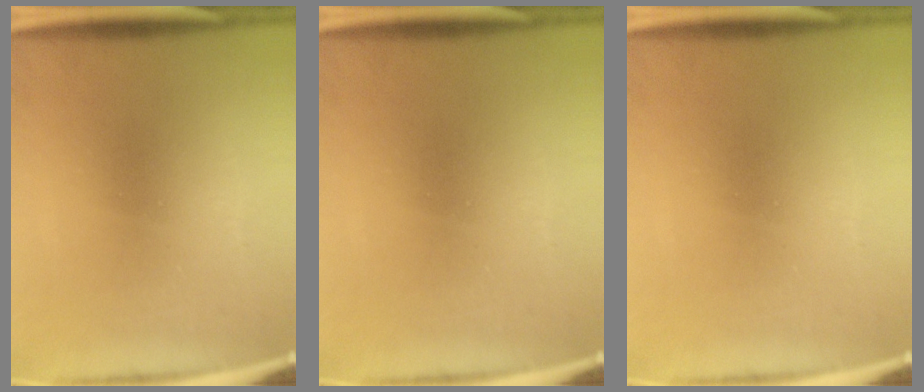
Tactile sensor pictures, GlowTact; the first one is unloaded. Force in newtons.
{"total": 0.0}
{"total": 0.0}